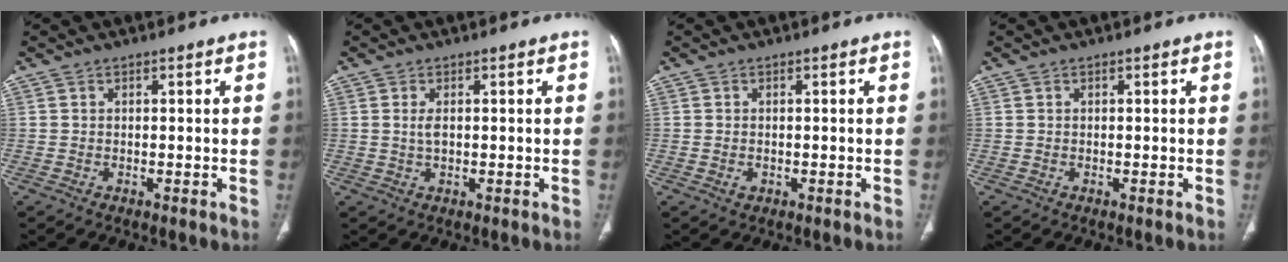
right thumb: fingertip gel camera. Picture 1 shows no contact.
{"total": 2.1, "force": [0.4, 1.0, 1.8], "torque": [-0.040, -0.002, 0.009]}
{"total": 1.2, "force": [-0.2, 0.9, 0.8], "torque": [-0.013, 0.003, 0.000]}
{"total": 0.0}